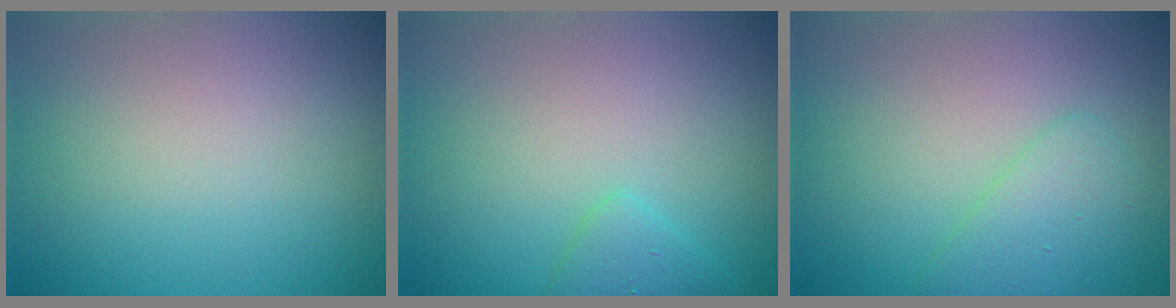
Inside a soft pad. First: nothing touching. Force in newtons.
{"total": 1.7, "press": 1.7, "slide": 0.1}
{"total": 2.8, "press": 2.8, "slide": 0.1}